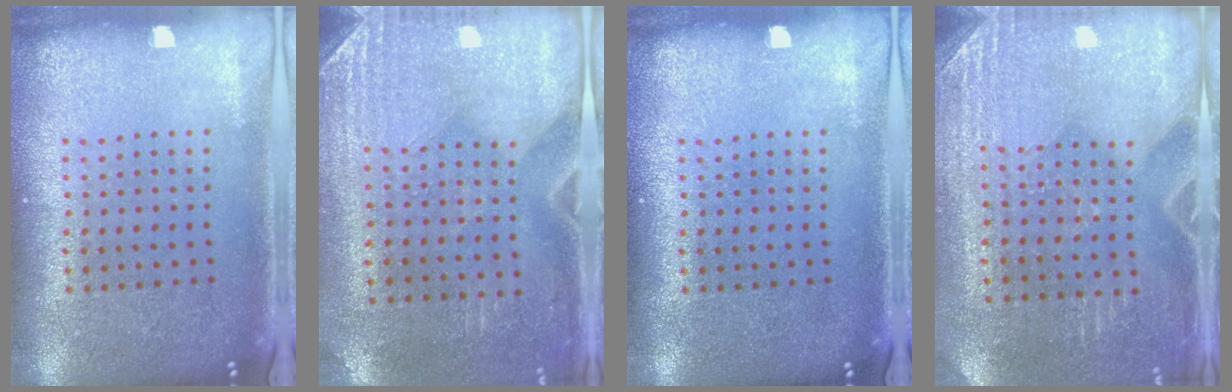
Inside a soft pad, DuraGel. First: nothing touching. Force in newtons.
{"total": 3.0, "press": 2.5, "slide": 1.5}
{"total": 0.0}
{"total": 2.9, "press": 2.8, "slide": 0.8}